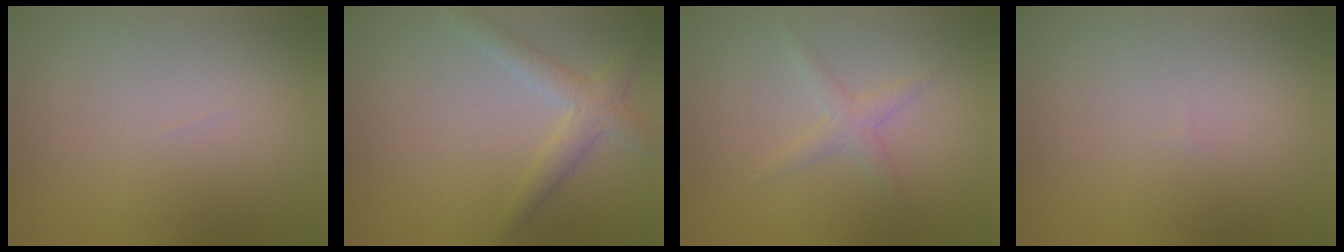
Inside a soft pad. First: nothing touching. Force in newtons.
{"total": 2.8, "press": 2.7, "slide": 0.2}
{"total": 1.6, "press": 1.6, "slide": 0.1}
{"total": 0.0}